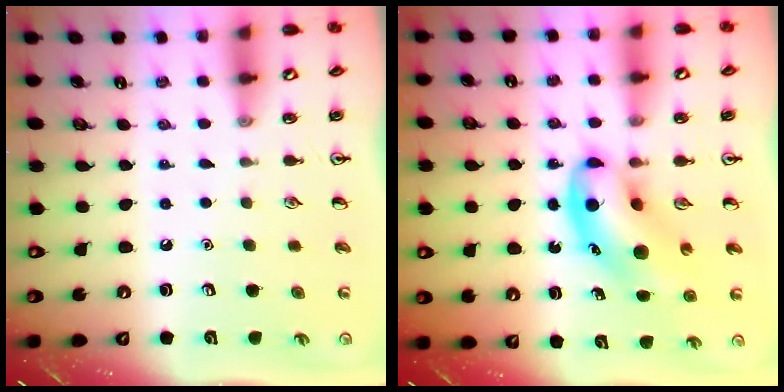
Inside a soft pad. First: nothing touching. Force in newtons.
{"total": 10.6, "press": 10.2, "slide": 2.8}